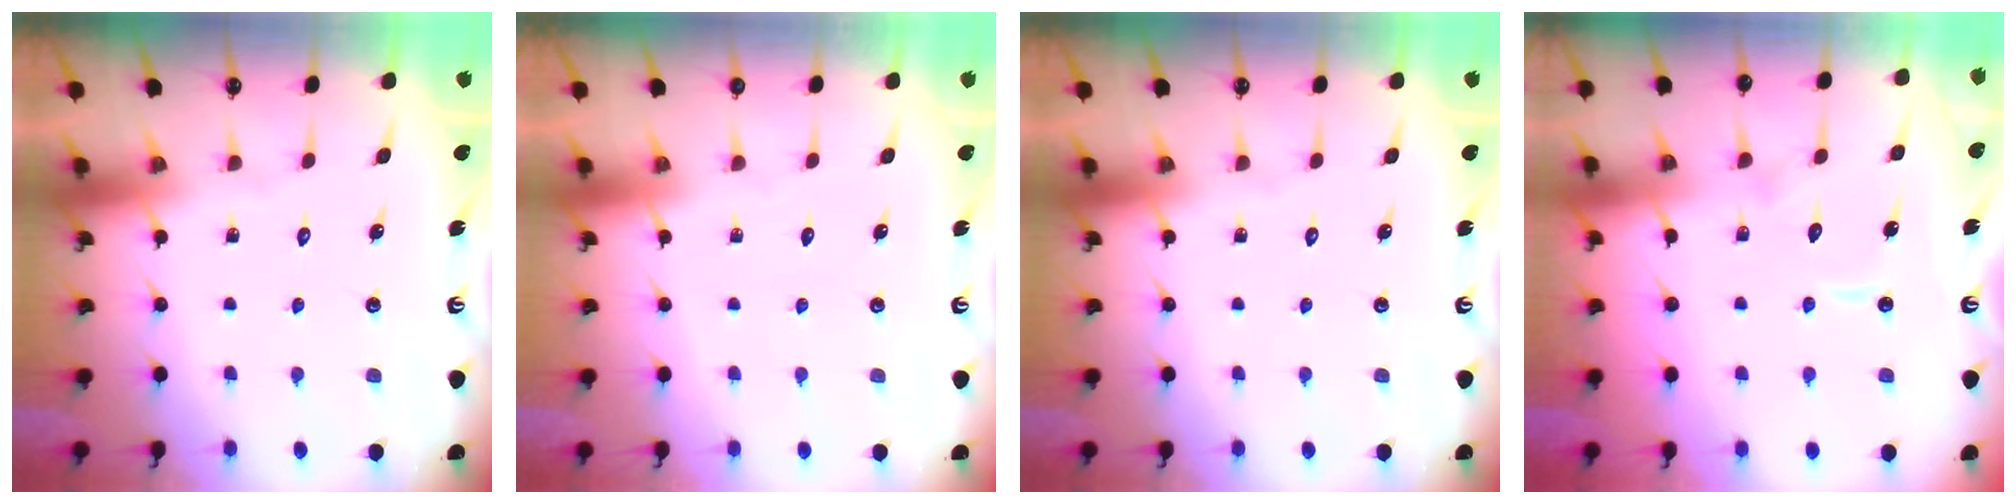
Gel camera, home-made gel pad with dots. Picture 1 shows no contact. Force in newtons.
{"total": 0.0}
{"total": 0.0}
{"total": 7.0, "press": 7.0, "slide": 0.6}